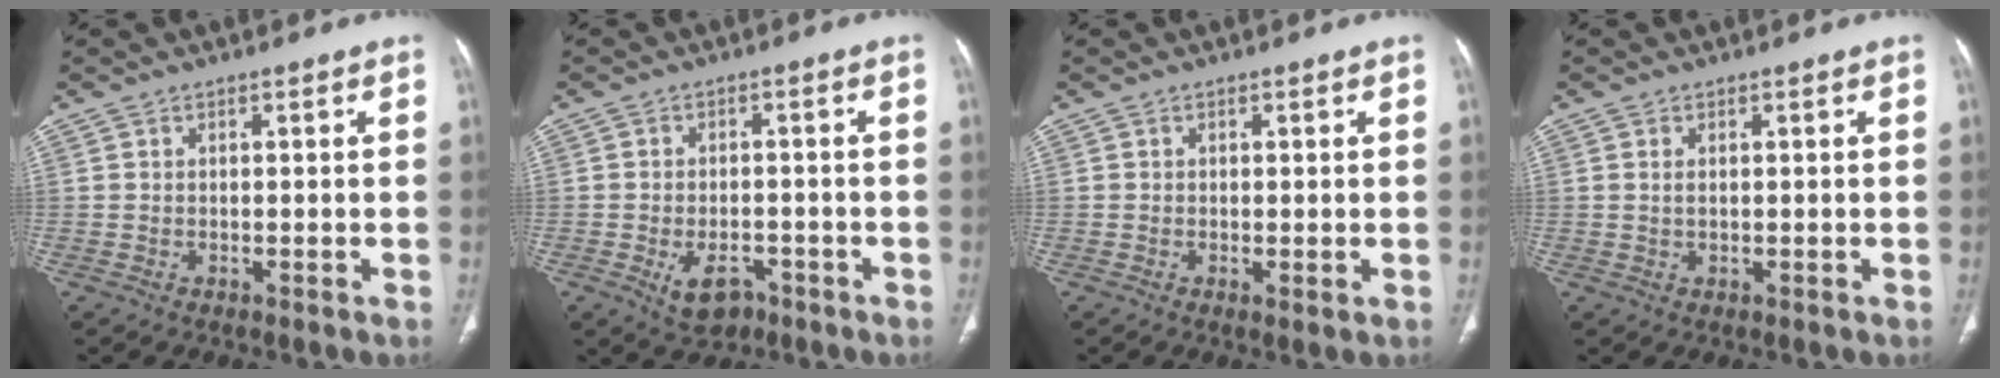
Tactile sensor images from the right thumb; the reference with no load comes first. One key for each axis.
{"total": 5.8, "fx": -2.8, "fy": 3.6, "fz": 3.5, "tx": -0.050, "ty": 0.014, "tz": -0.038}
{"total": 0.9, "fx": -0.1, "fy": 0.3, "fz": 0.8, "tx": -0.018, "ty": -0.005, "tz": -0.003}
{"total": 1.0, "fx": 0.3, "fy": 0.5, "fz": 0.9, "tx": -0.022, "ty": 0.002, "tz": 0.009}